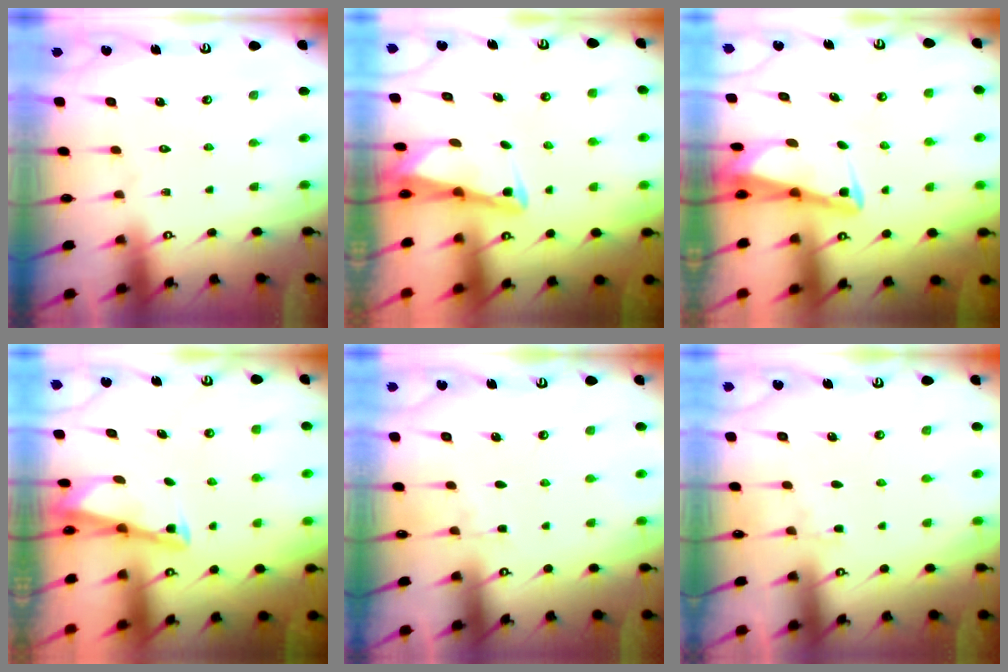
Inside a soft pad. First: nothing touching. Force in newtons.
{"total": 3.0, "press": 2.9, "slide": 0.6}
{"total": 2.9, "press": 2.9, "slide": 0.3}
{"total": 2.9, "press": 2.9, "slide": 0.4}
{"total": 3.5, "press": 3.5, "slide": 0.4}
{"total": 3.3, "press": 3.3, "slide": 0.5}